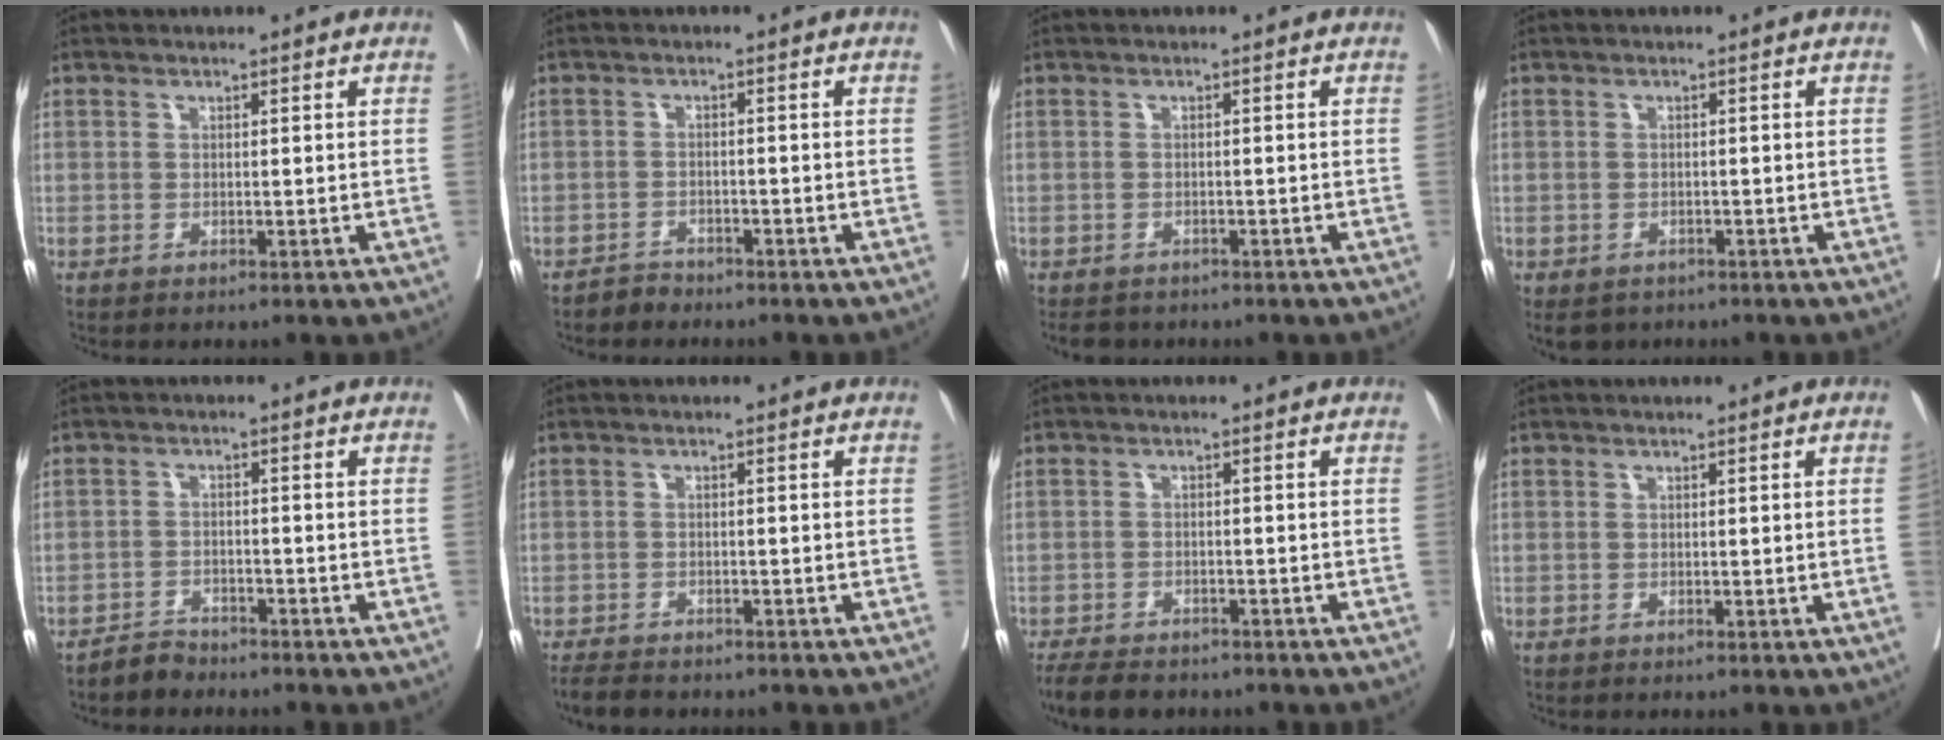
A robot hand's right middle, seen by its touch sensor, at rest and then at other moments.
{"total": 1.5, "force": [-1.3, 0.4, -0.6], "torque": [0.009, 0.001, -0.024]}
{"total": 3.5, "force": [-3.0, 1.7, 0.7], "torque": [-0.011, -0.003, -0.042]}
{"total": 3.9, "force": [-2.8, 2.4, 1.0], "torque": [-0.012, -0.001, -0.037]}
{"total": 2.2, "force": [-2.1, 0.4, -0.6], "torque": [0.012, -0.003, -0.038]}
{"total": 4.1, "force": [-3.7, 1.2, 1.4], "torque": [-0.026, -0.010, -0.059]}
{"total": 7.0, "force": [-6.0, 2.5, 2.8], "torque": [-0.046, -0.010, -0.091]}
{"total": 0.9, "force": [-0.1, -0.4, 0.8], "torque": [-0.006, -0.001, -0.004]}